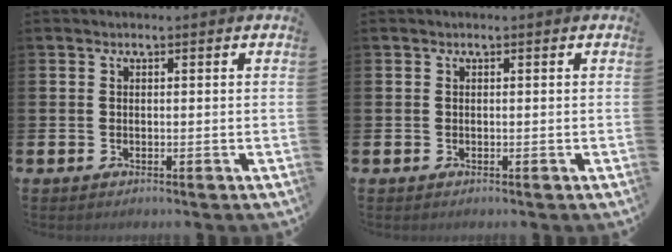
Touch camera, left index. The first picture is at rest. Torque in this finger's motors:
{"motor_torque": [0.12, -0.04, -0.04, -0.01]}